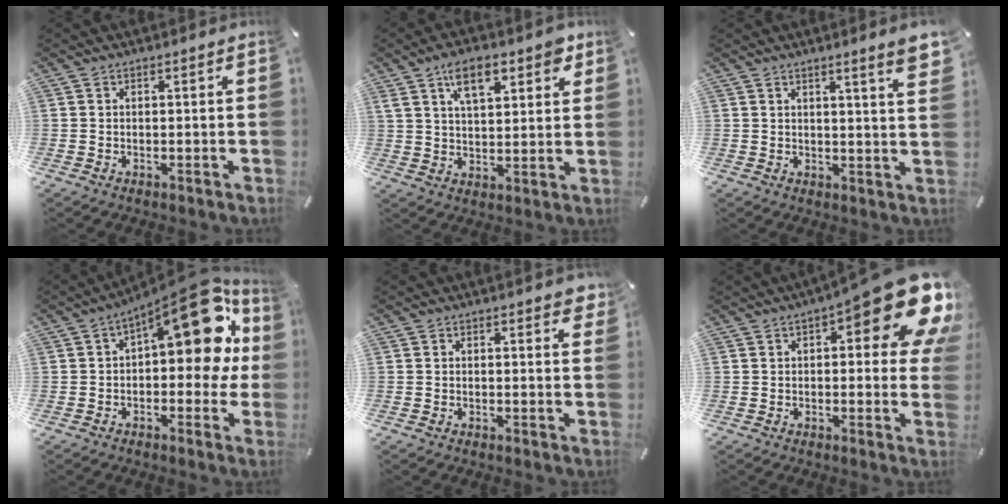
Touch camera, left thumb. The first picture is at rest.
{"total": 10.7, "force": [5.9, 5.2, 7.2], "torque": [-0.113, -0.012, 0.101]}
{"total": 6.1, "force": [3.8, 0.2, 4.8], "torque": [-0.075, -0.021, 0.060]}
{"total": 20.1, "force": [7.6, 9.5, 16.0], "torque": [-0.206, -0.059, 0.122]}
{"total": 1.8, "force": [1.4, 0.6, 0.9], "torque": [-0.005, -0.003, 0.022]}
{"total": 20.0, "force": [9.0, 7.0, 16.4], "torque": [-0.205, -0.061, 0.142]}